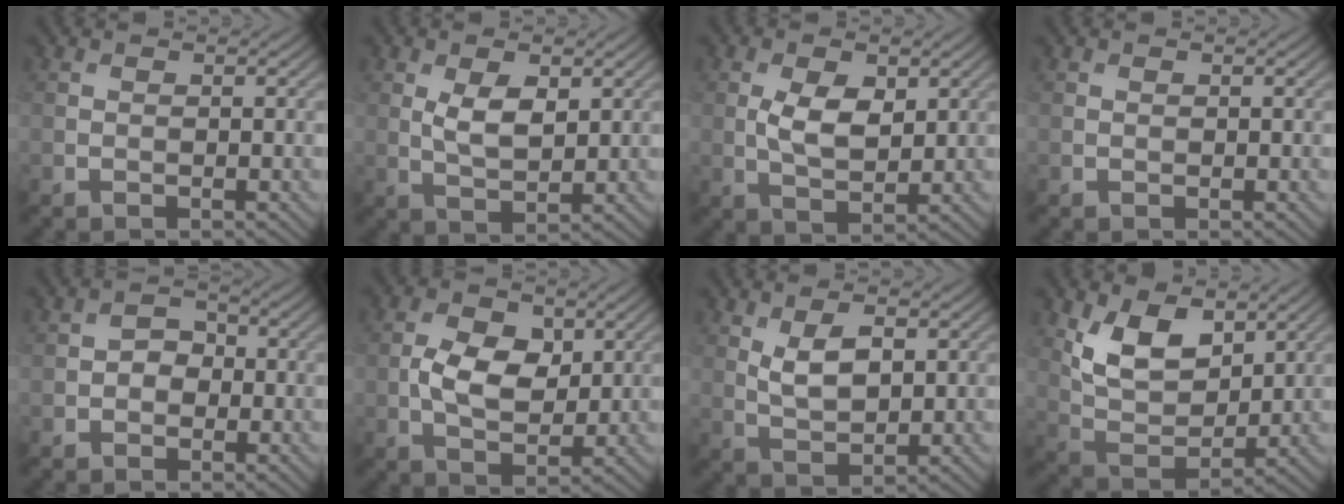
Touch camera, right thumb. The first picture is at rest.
{"total": 4.6, "force": [1.2, 2.2, 3.8], "torque": [-0.083, -0.005, 0.027]}
{"total": 5.4, "force": [1.0, 2.9, 4.5], "torque": [-0.092, -0.005, 0.023]}
{"total": 0.0}
{"total": 2.4, "force": [-0.5, 1.9, 1.3], "torque": [-0.020, 0.001, -0.015]}
{"total": 6.6, "force": [0.7, 4.1, 5.1], "torque": [-0.099, -0.001, 0.010]}
{"total": 5.2, "force": [1.6, 2.6, 4.3], "torque": [-0.088, -0.004, 0.034]}
{"total": 9.0, "force": [4.3, 5.1, 6.1], "torque": [-0.128, -0.014, 0.078]}